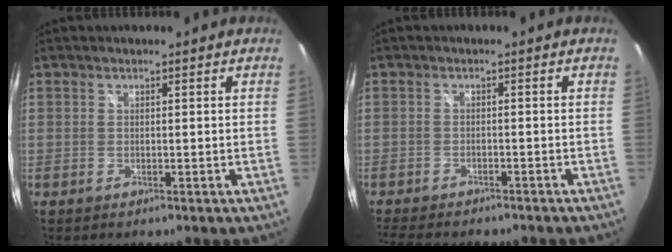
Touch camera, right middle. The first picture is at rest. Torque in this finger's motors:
{"motor_torque": [1.00, -1.14, 0.12, 0.07]}